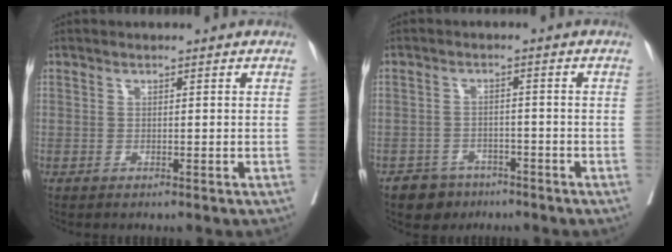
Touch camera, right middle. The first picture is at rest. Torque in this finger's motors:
{"motor_torque": [0.33, -0.40, 0.02, 0.00]}